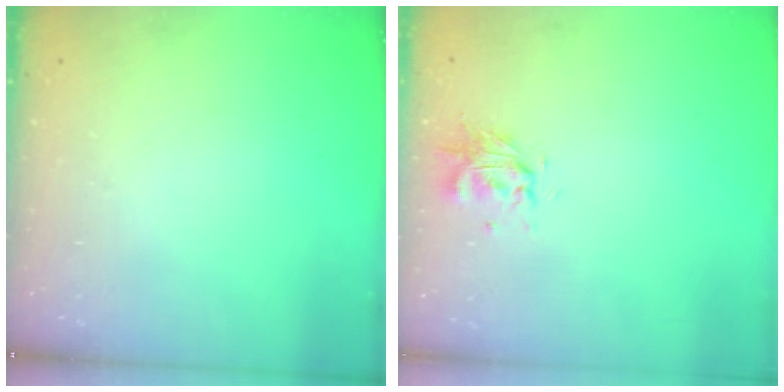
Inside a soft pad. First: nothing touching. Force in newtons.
{"total": 0.7, "press": 0.7, "slide": 0.3}